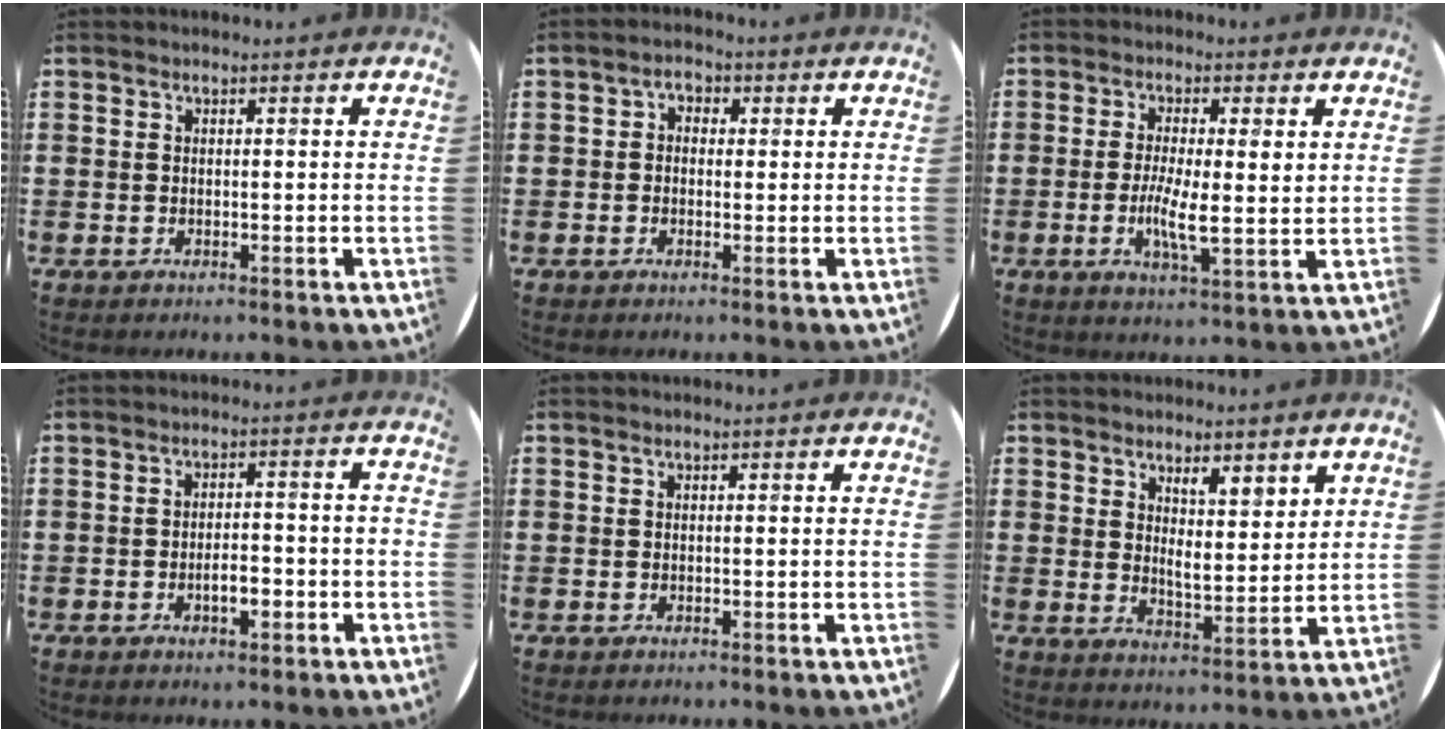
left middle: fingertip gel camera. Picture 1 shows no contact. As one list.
[{"total": 1.9, "force": [0.4, 1.5, 1.1], "torque": [-0.015, 0.005, 0.003]}, {"total": 4.8, "force": [0.2, 1.0, 4.7], "torque": [-0.077, -0.002, 0.000]}, {"total": 3.3, "force": [-1.3, 1.3, 2.7], "torque": [-0.047, 0.007, -0.027]}, {"total": 0.0}, {"total": 4.4, "force": [3.4, 1.5, 2.3], "torque": [-0.037, -0.015, 0.057]}]